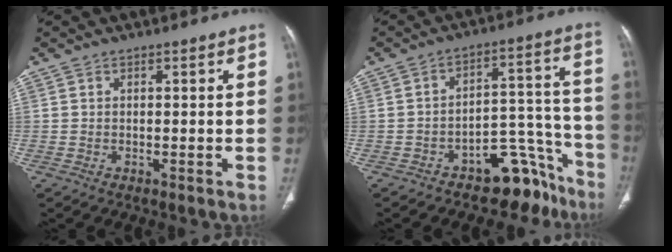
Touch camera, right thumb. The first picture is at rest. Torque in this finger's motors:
{"motor_torque": [2.67, 1.73, 0.33, -1.24, 0.00]}